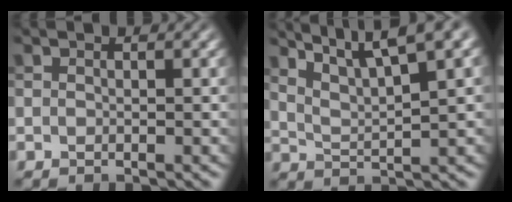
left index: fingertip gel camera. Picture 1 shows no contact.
{"total": 7.9, "force": [5.9, 1.3, 5.1], "torque": [-0.078, 0.017, 0.092]}